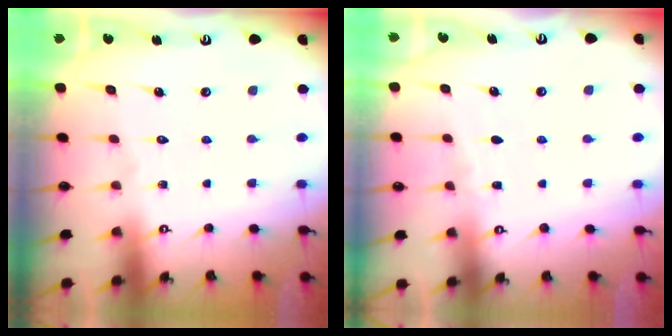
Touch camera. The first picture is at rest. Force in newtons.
{"total": 2.3, "press": 2.3, "slide": 0.3}